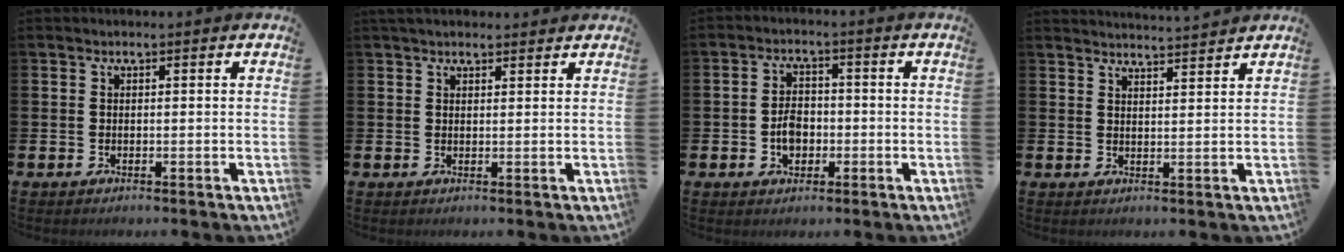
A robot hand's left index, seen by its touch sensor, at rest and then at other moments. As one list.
[{"total": 2.1, "force": [1.9, 0.7, 0.5], "torque": [-0.001, -0.002, 0.033]}, {"total": 3.7, "force": [-1.0, 2.6, 2.4], "torque": [-0.038, 0.003, -0.021]}, {"total": 3.3, "force": [3.2, -0.4, -0.1], "torque": [-0.001, -0.021, 0.058]}]